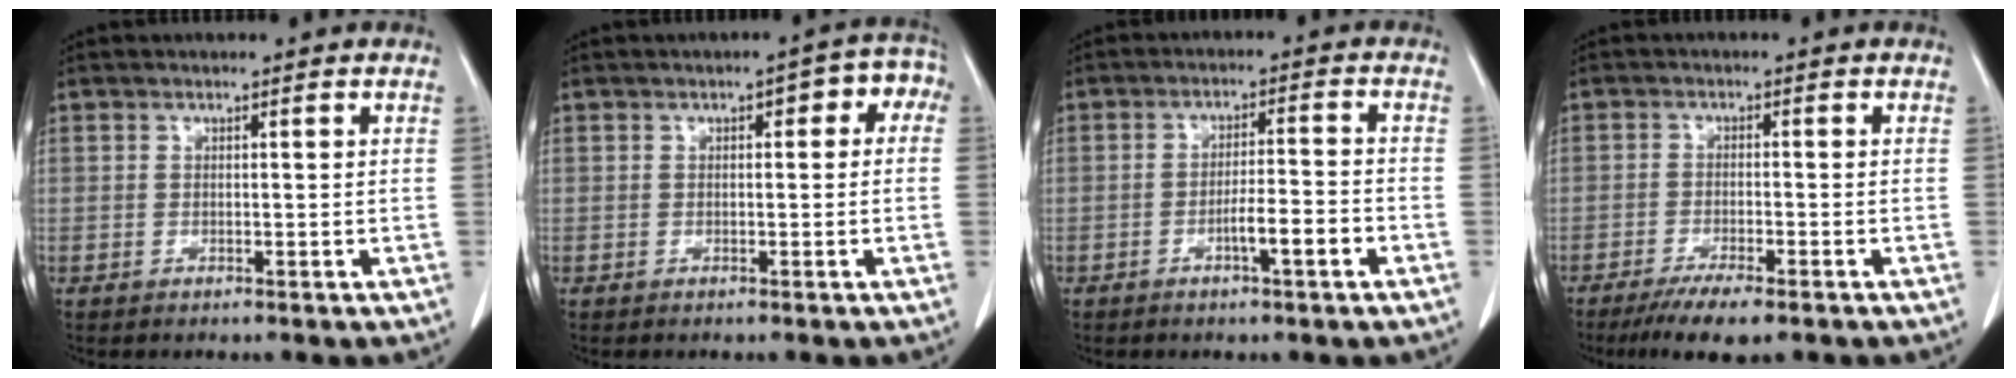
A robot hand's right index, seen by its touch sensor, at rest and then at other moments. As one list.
[{"total": 4.7, "force": [1.1, 2.4, 4.0], "torque": [-0.038, 0.036, 0.008]}, {"total": 5.1, "force": [-2.4, 0.4, 4.5], "torque": [-0.070, 0.001, -0.040]}, {"total": 6.6, "force": [-4.7, 1.1, 4.4], "torque": [-0.070, -0.014, -0.074]}]